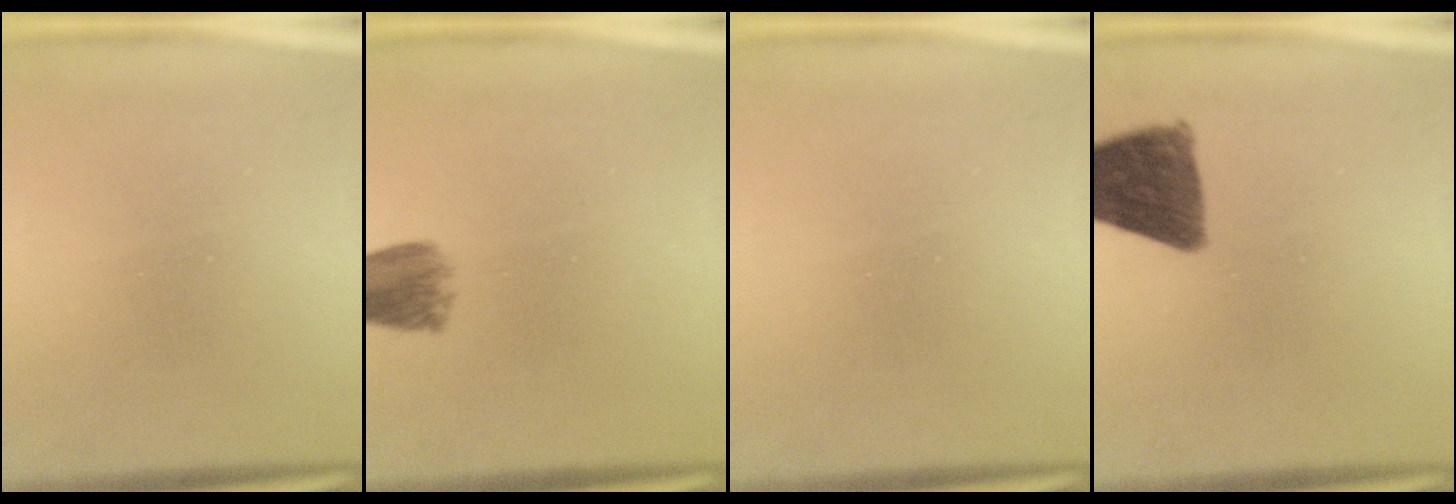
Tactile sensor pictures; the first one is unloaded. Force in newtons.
{"total": 4.6}
{"total": 0.0}
{"total": 11.4}